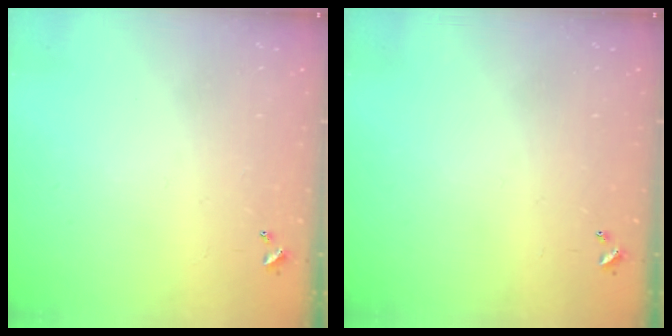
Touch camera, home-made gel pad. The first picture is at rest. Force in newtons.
{"total": 0.0}